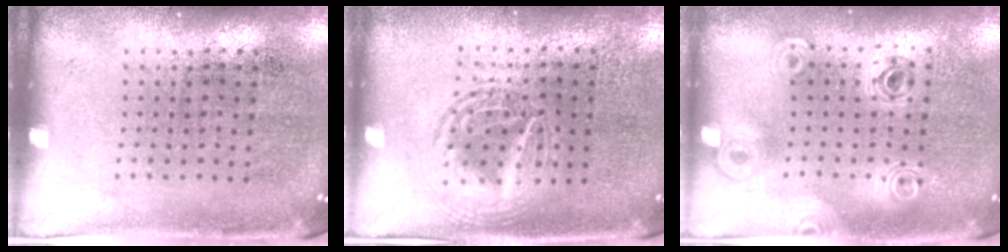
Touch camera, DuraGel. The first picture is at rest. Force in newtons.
{"total": 1.6, "press": 1.6, "slide": 0.2}
{"total": 0.9, "press": 0.9, "slide": 0.1}